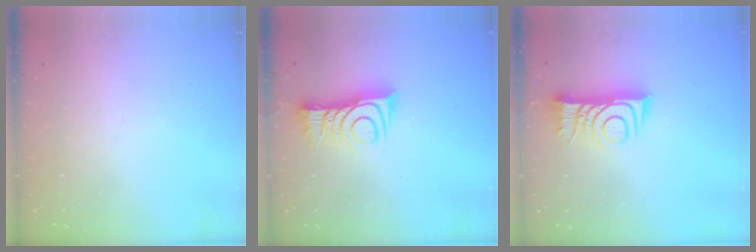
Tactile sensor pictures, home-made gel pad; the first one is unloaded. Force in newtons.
{"total": 11.2, "press": 11.2, "slide": 0.5}
{"total": 9.6, "press": 9.6, "slide": 0.7}